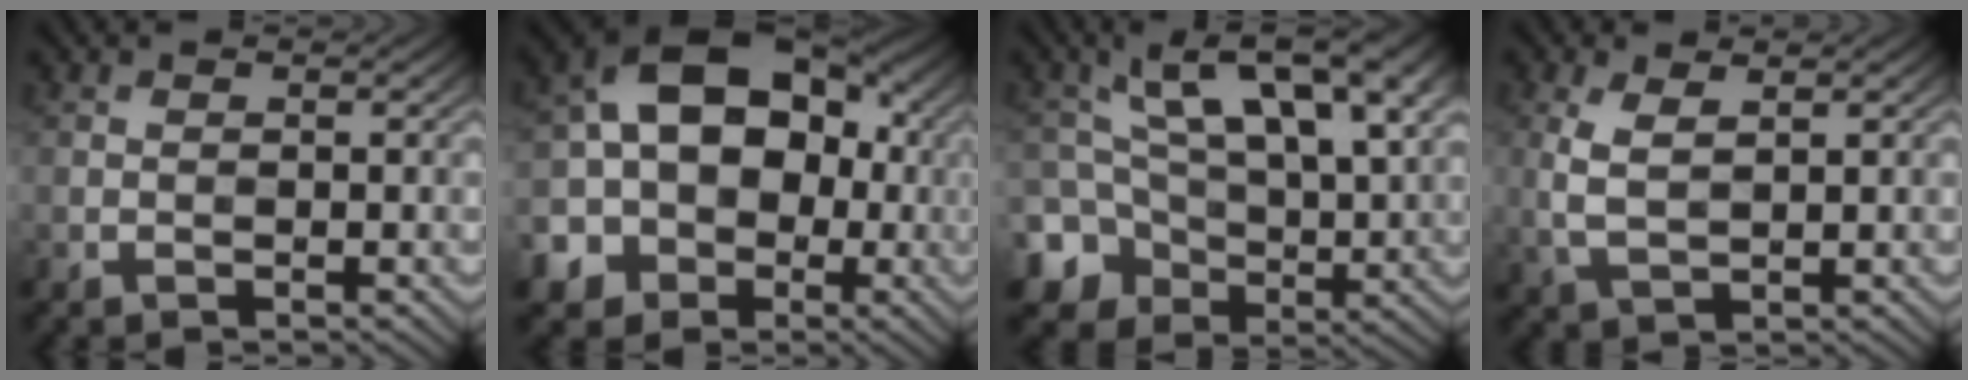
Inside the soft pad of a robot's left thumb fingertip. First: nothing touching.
{"total": 17.4, "force": [-2.2, 13.9, 10.1], "torque": [-0.191, -0.003, -0.063]}
{"total": 14.0, "force": [3.5, 9.1, 10.0], "torque": [-0.189, -0.009, 0.079]}
{"total": 3.9, "force": [1.3, 1.8, 3.2], "torque": [-0.087, 0.000, 0.030]}